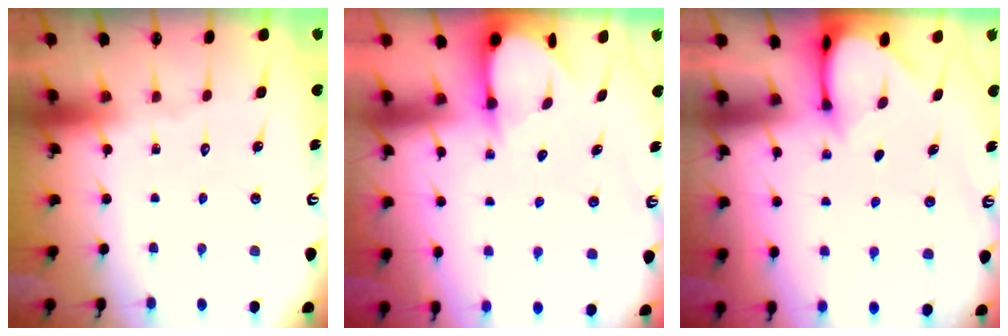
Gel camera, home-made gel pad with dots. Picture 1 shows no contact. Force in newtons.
{"total": 3.6, "press": 3.6, "slide": 0.3}
{"total": 3.4, "press": 3.4, "slide": 0.3}